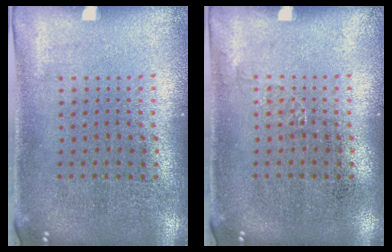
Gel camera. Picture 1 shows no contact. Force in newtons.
{"total": 0.6, "press": 0.6, "slide": 0.1}